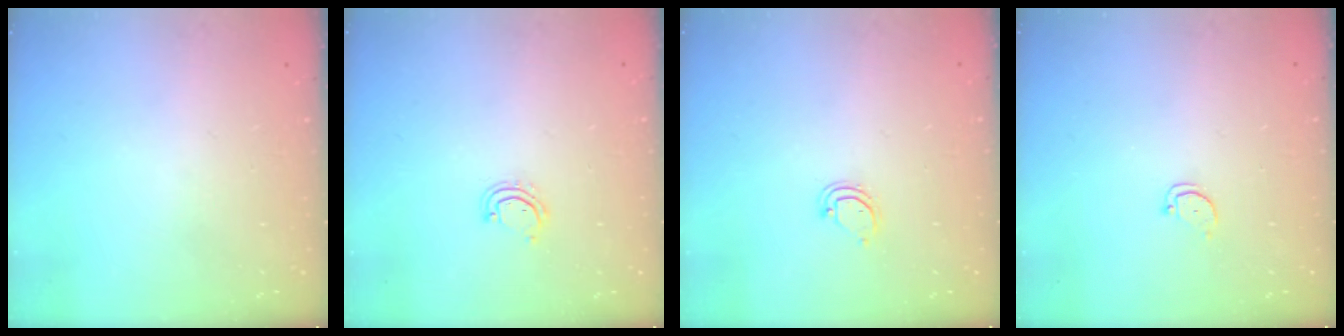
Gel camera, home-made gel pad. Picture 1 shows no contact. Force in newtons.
{"total": 4.0, "press": 4.0, "slide": 0.3}
{"total": 3.6, "press": 3.5, "slide": 0.4}
{"total": 2.0, "press": 2.0, "slide": 0.2}